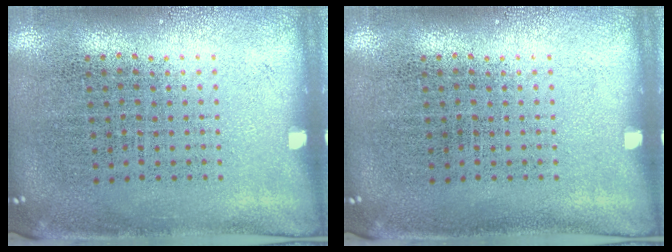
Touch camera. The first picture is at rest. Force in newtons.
{"total": 0.0}